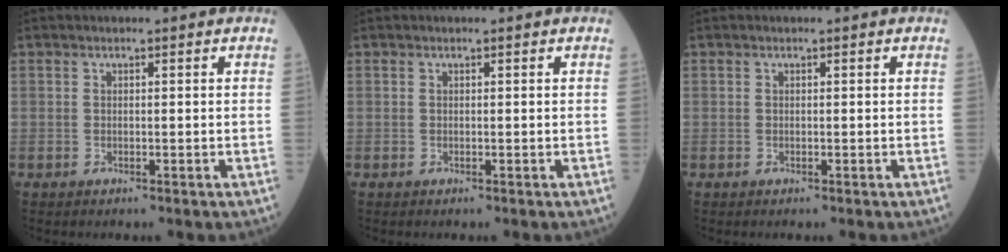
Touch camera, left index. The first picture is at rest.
{"total": 0.0}
{"total": 0.0}